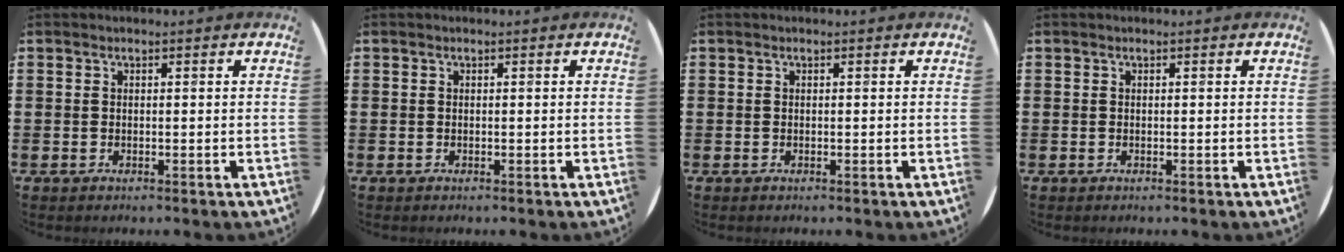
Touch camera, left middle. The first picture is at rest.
{"total": 0.0}
{"total": 0.0}
{"total": 0.0}